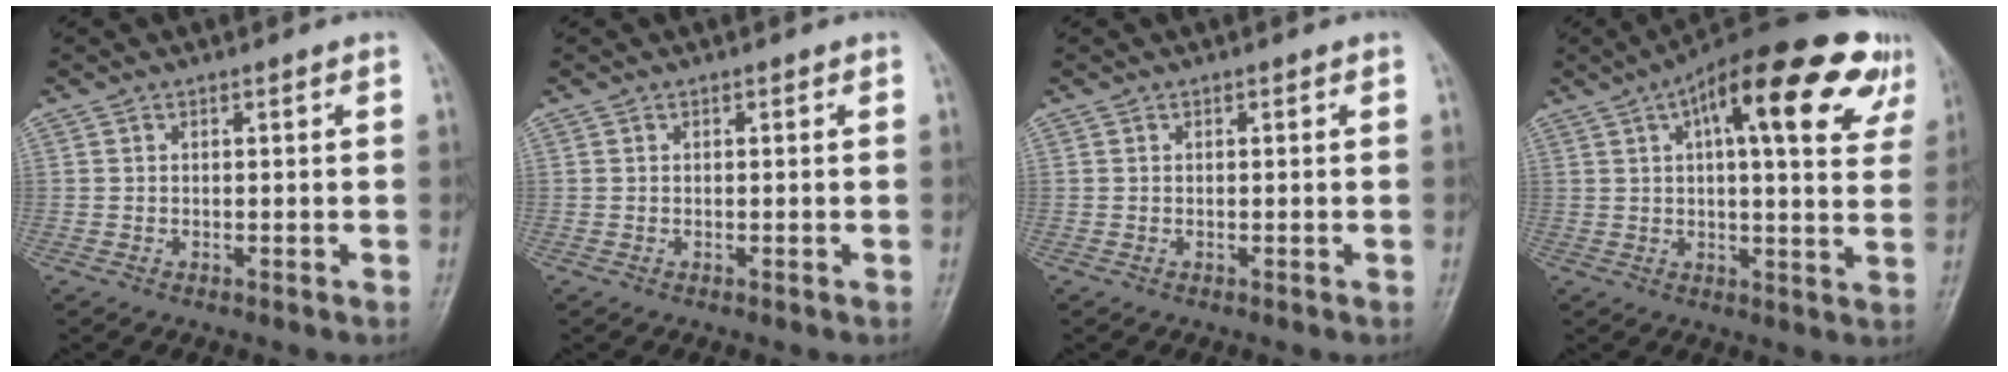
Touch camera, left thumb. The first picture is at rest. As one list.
[{"total": 0.0}, {"total": 0.0}, {"total": 23.1, "force": [10.8, 7.8, 19.0], "torque": [-0.249, 0.011, 0.143]}]